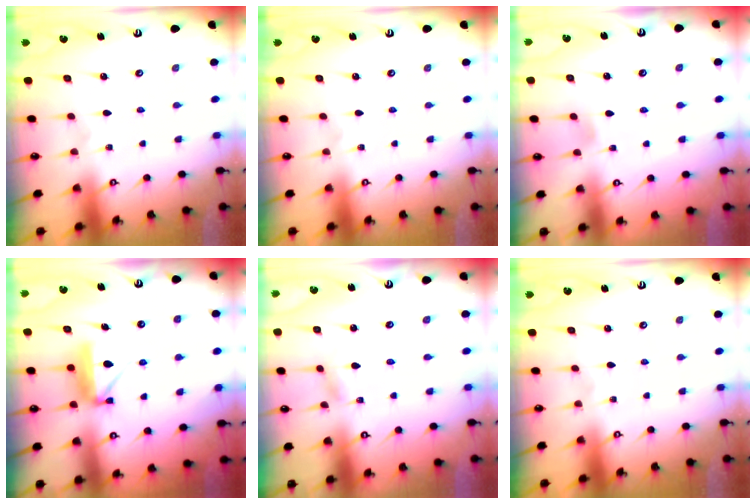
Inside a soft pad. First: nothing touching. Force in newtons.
{"total": 0.0}
{"total": 3.2, "press": 3.1, "slide": 0.5}
{"total": 9.0, "press": 9.0, "slide": 0.6}
{"total": 2.1, "press": 2.1, "slide": 0.2}
{"total": 0.0}